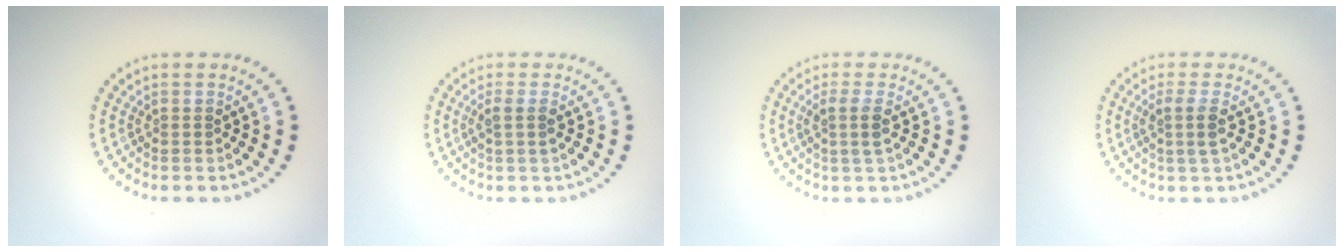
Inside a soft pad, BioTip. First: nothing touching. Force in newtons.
{"total": 1.5, "press": 1.3, "slide": 0.8}
{"total": 2.0, "press": 1.6, "slide": 1.1}
{"total": 2.0, "press": 1.6, "slide": 1.1}